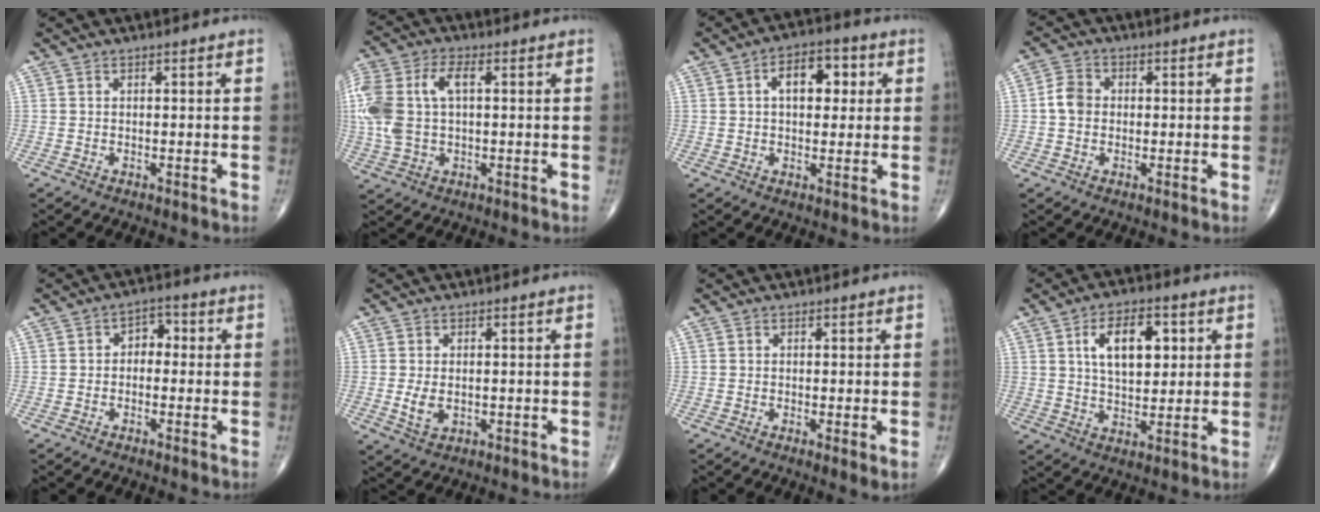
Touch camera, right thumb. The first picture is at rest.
{"total": 13.9, "force": [1.6, 7.9, 11.3], "torque": [-0.280, 0.021, 0.032]}
{"total": 5.6, "force": [1.4, 3.2, 4.4], "torque": [-0.048, 0.004, 0.018]}
{"total": 4.4, "force": [-0.1, 3.6, 2.5], "torque": [-0.041, 0.010, -0.010]}
{"total": 3.6, "force": [-0.2, 2.5, 2.5], "torque": [-0.016, 0.017, -0.017]}
{"total": 3.8, "force": [-0.4, 2.4, 2.9], "torque": [-0.056, -0.007, -0.001]}
{"total": 1.8, "force": [-0.3, 0.3, 1.7], "torque": [-0.037, -0.008, -0.006]}
{"total": 10.9, "force": [3.2, 5.8, 8.6], "torque": [-0.118, -0.007, 0.053]}